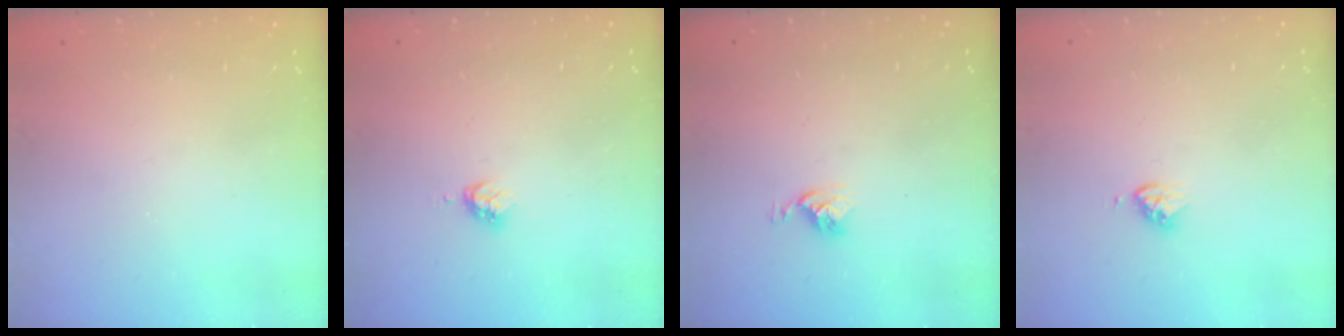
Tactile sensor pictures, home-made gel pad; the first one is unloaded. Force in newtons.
{"total": 2.9, "press": 2.8, "slide": 0.4}
{"total": 5.2, "press": 5.2, "slide": 0.6}
{"total": 3.6, "press": 3.5, "slide": 0.7}